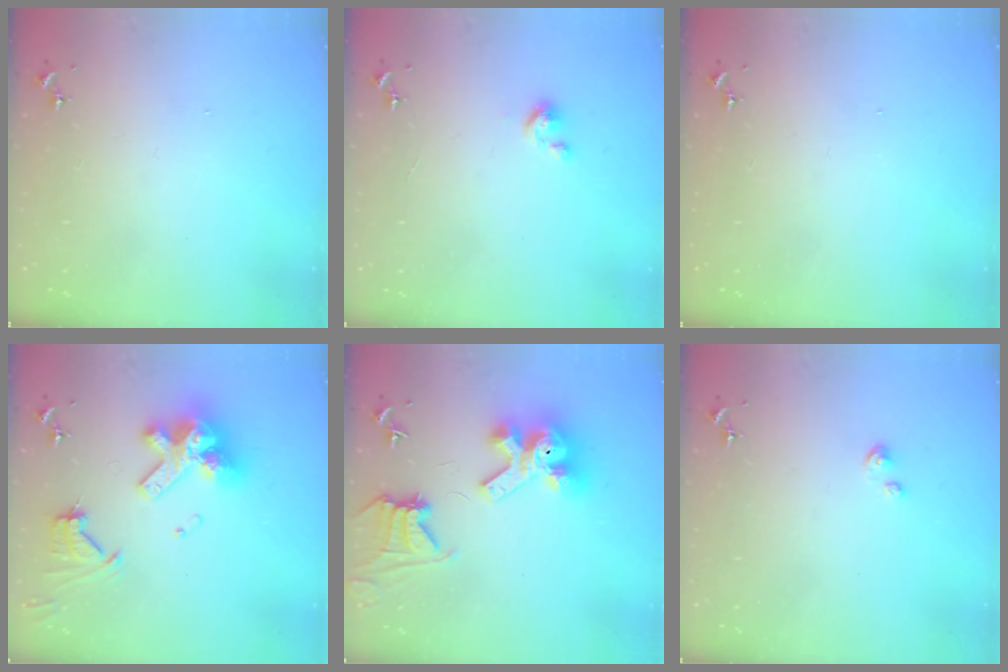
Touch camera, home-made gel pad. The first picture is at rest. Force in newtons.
{"total": 2.4, "press": 2.4, "slide": 0.2}
{"total": 0.0}
{"total": 18.5, "press": 18.4, "slide": 2.2}
{"total": 15.1, "press": 15.0, "slide": 1.7}
{"total": 3.8, "press": 3.8, "slide": 0.4}